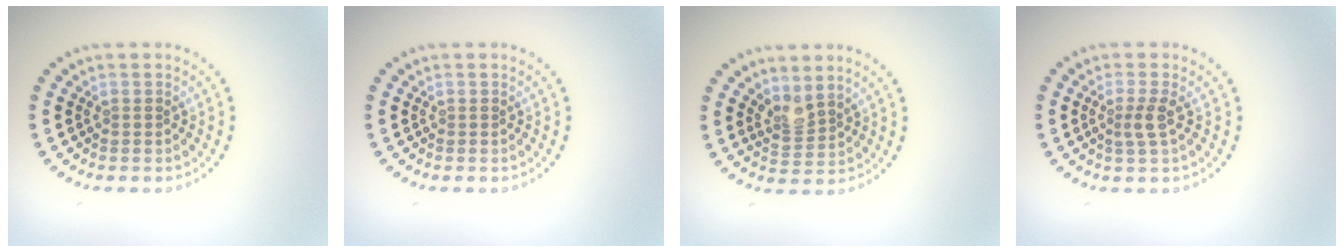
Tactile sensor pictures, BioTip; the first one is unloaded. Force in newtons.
{"total": 0.0}
{"total": 2.1, "press": 1.5, "slide": 1.5}
{"total": 1.7, "press": 1.4, "slide": 1.0}